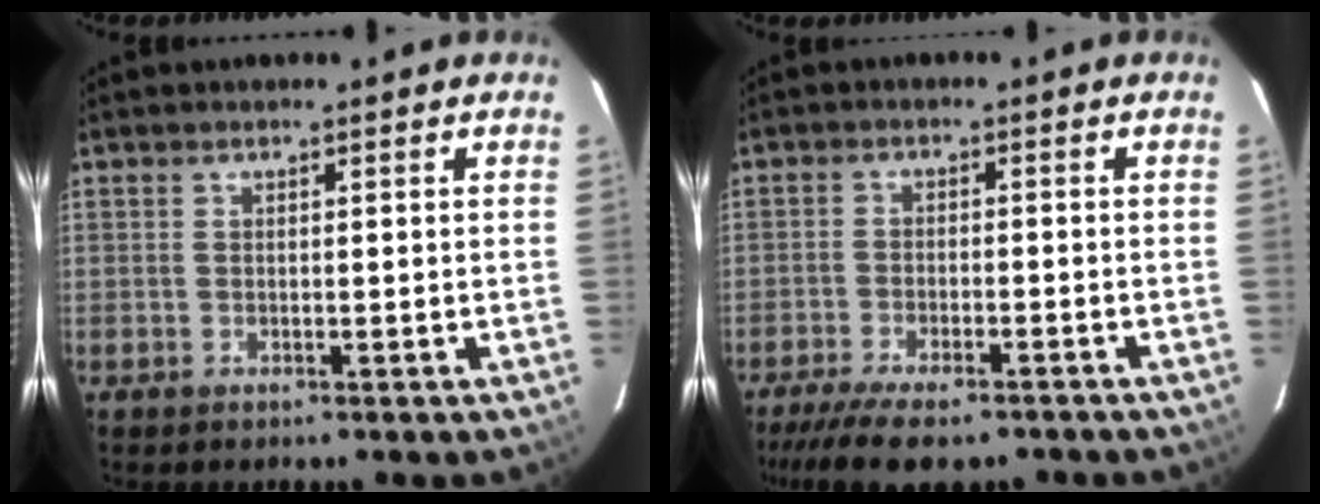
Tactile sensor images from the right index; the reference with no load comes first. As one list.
[{"total": 11.9, "force": [-9.6, 3.3, 6.3], "torque": [-0.143, -0.033, -0.156]}]